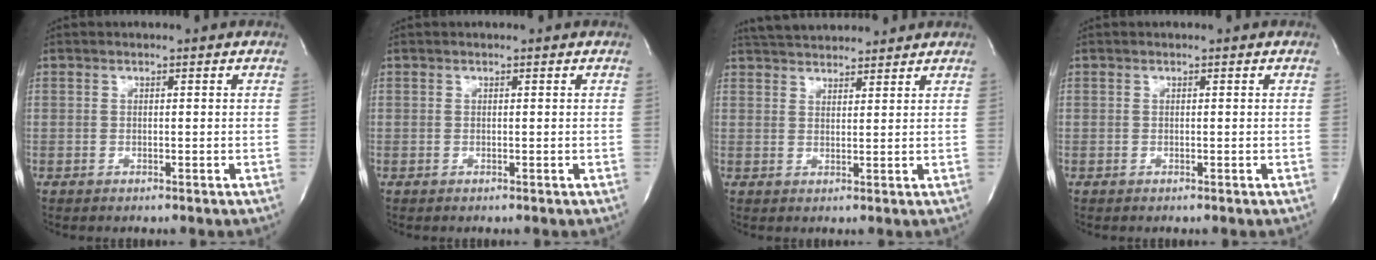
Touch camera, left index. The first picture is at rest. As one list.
[{"total": 0.0}, {"total": 8.6, "force": [8.1, 1.6, 2.5], "torque": [-0.050, 0.026, 0.125]}, {"total": 0.0}]